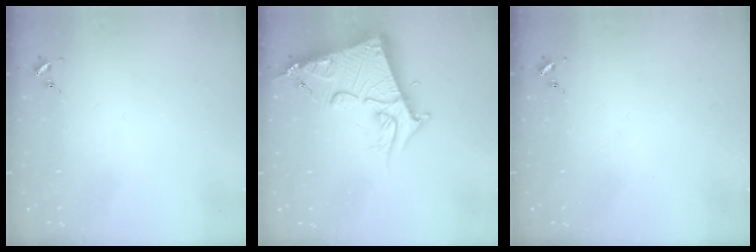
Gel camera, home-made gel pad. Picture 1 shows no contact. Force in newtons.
{"total": 18.5, "press": 18.4, "slide": 1.8}
{"total": 0.0}